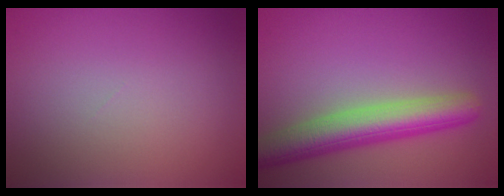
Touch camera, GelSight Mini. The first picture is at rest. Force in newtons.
{"total": 6.3, "press": 6.3, "slide": 0.3}